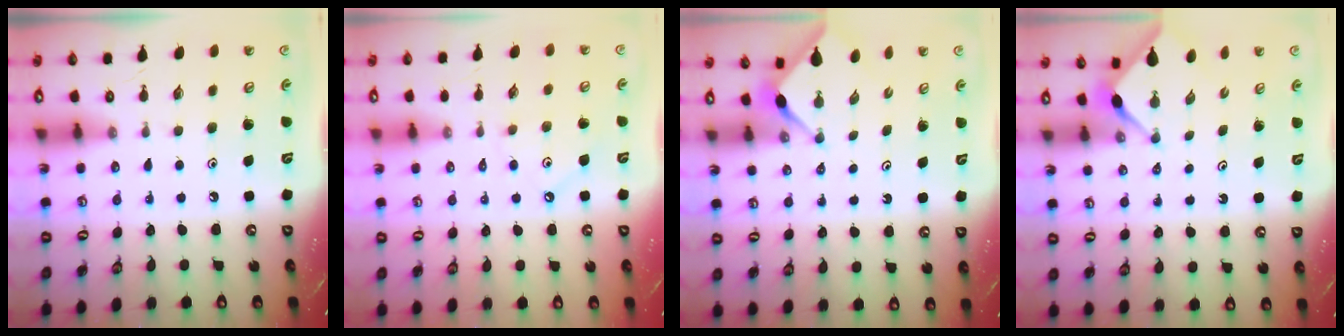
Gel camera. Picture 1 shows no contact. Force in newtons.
{"total": 2.4, "press": 2.3, "slide": 0.5}
{"total": 2.9, "press": 2.9, "slide": 0.4}
{"total": 2.9, "press": 2.9, "slide": 0.4}